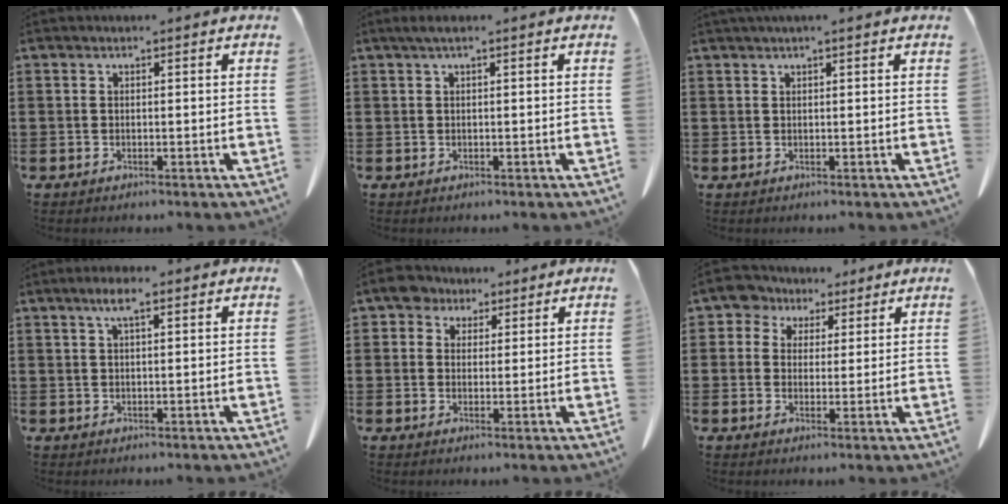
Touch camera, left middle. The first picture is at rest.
{"total": 1.2, "force": [0.1, 0.1, 1.2], "torque": [-0.019, -0.001, 0.003]}
{"total": 1.0, "force": [0.7, 0.0, 0.6], "torque": [-0.013, 0.000, 0.013]}
{"total": 3.4, "force": [1.8, 0.7, 2.8], "torque": [-0.058, 0.008, 0.029]}
{"total": 4.2, "force": [2.9, 2.8, 1.2], "torque": [-0.032, 0.010, 0.052]}
{"total": 4.8, "force": [3.1, 3.6, 0.6], "torque": [-0.030, 0.002, 0.053]}